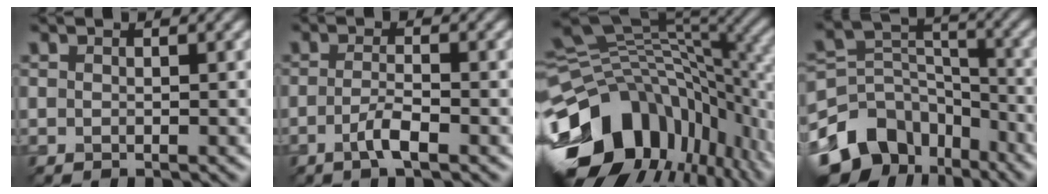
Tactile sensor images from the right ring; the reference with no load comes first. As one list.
[{"total": 1.9, "force": [-0.9, 0.2, 1.6], "torque": [-0.037, 0.009, -0.024]}, {"total": 14.9, "force": [-5.8, 9.8, 9.7], "torque": [-0.194, 0.002, -0.101]}, {"total": 9.4, "force": [-5.3, 6.6, 4.1], "torque": [-0.082, 0.008, -0.107]}]